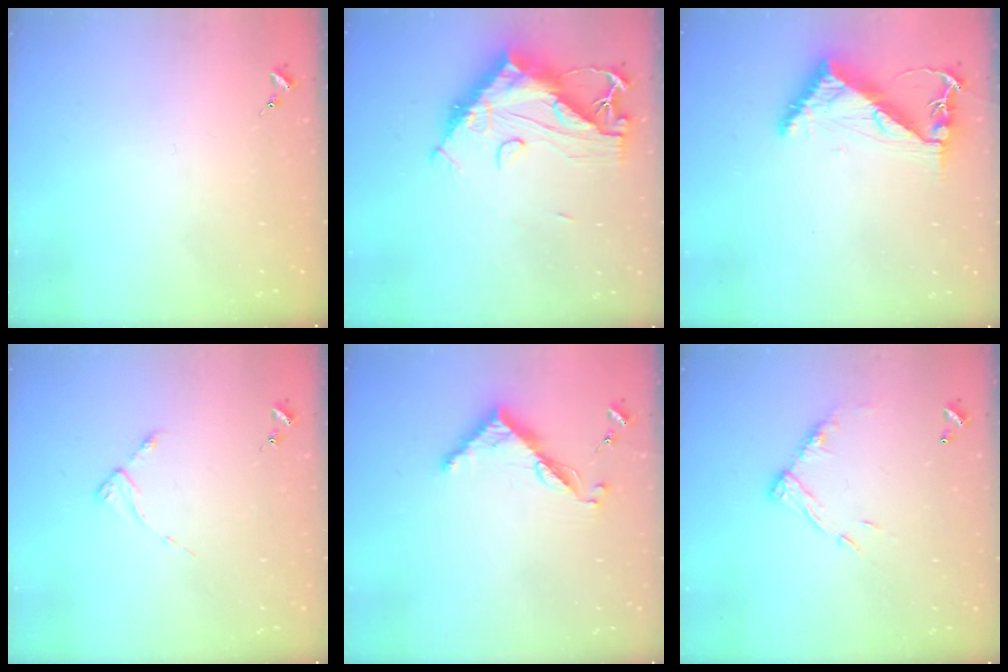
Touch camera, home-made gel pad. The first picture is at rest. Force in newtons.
{"total": 17.4, "press": 17.3, "slide": 1.6}
{"total": 6.8, "press": 6.8, "slide": 0.9}
{"total": 2.7, "press": 2.7, "slide": 0.4}
{"total": 7.6, "press": 7.5, "slide": 0.6}
{"total": 10.9, "press": 10.9, "slide": 0.8}